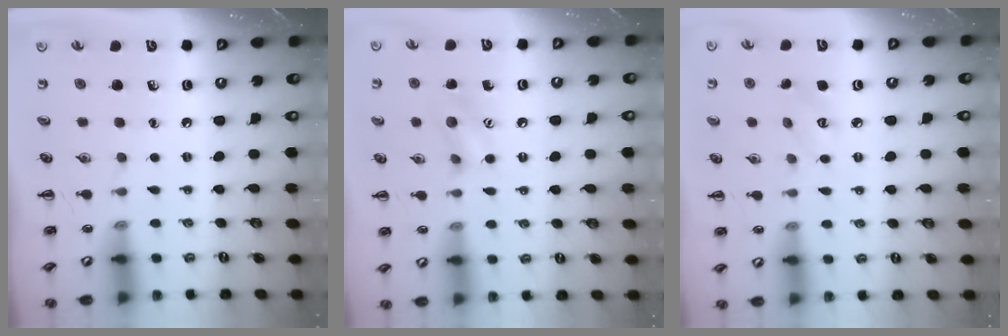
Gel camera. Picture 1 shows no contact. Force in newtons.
{"total": 8.8, "press": 8.7, "slide": 1.3}
{"total": 2.9, "press": 2.8, "slide": 0.8}